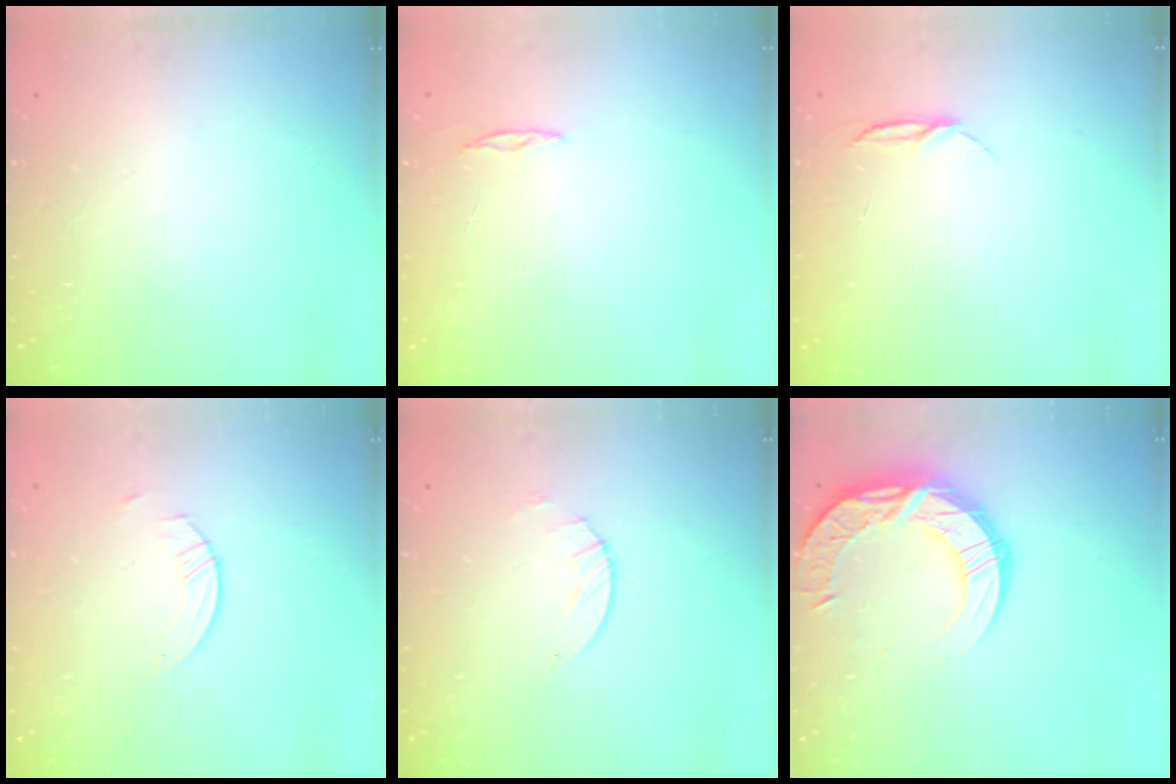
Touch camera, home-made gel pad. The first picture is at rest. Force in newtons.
{"total": 2.0, "press": 2.0, "slide": 0.2}
{"total": 5.1, "press": 5.1, "slide": 0.6}
{"total": 0.8, "press": 0.8, "slide": 0.2}
{"total": 2.6, "press": 2.5, "slide": 0.4}
{"total": 19.5, "press": 19.4, "slide": 1.5}